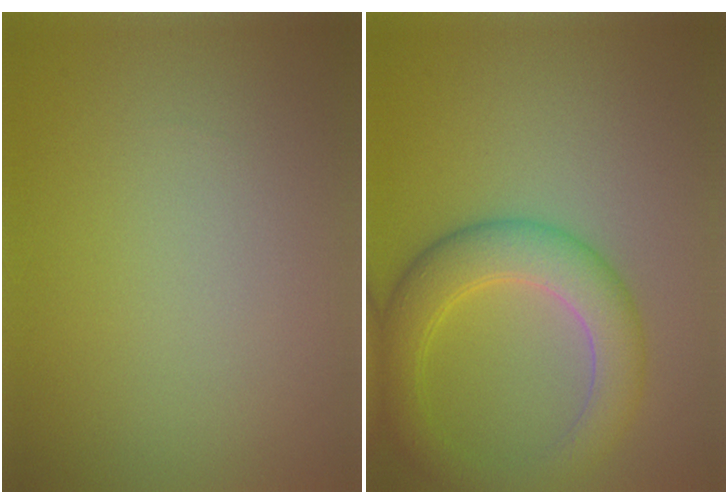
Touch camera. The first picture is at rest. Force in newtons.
{"total": 5.3, "press": 5.3, "slide": 0.1}